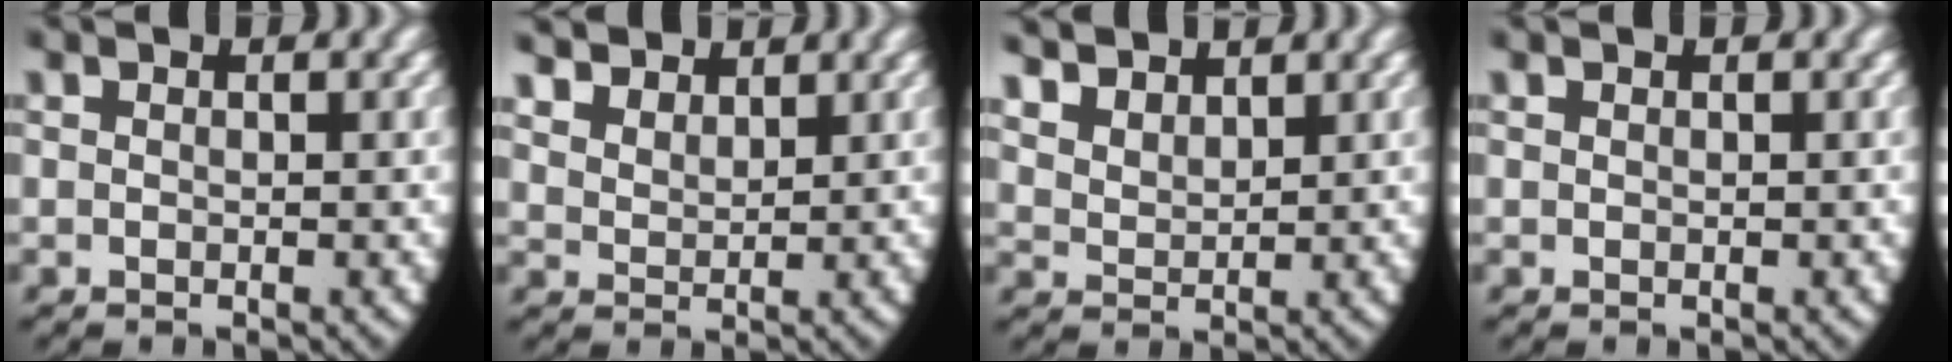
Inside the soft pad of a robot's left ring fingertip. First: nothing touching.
{"total": 3.4, "force": [2.8, 1.5, 1.1], "torque": [-0.023, -0.005, 0.059]}
{"total": 3.5, "force": [2.8, 1.8, 1.2], "torque": [-0.033, -0.003, 0.058]}
{"total": 0.0}